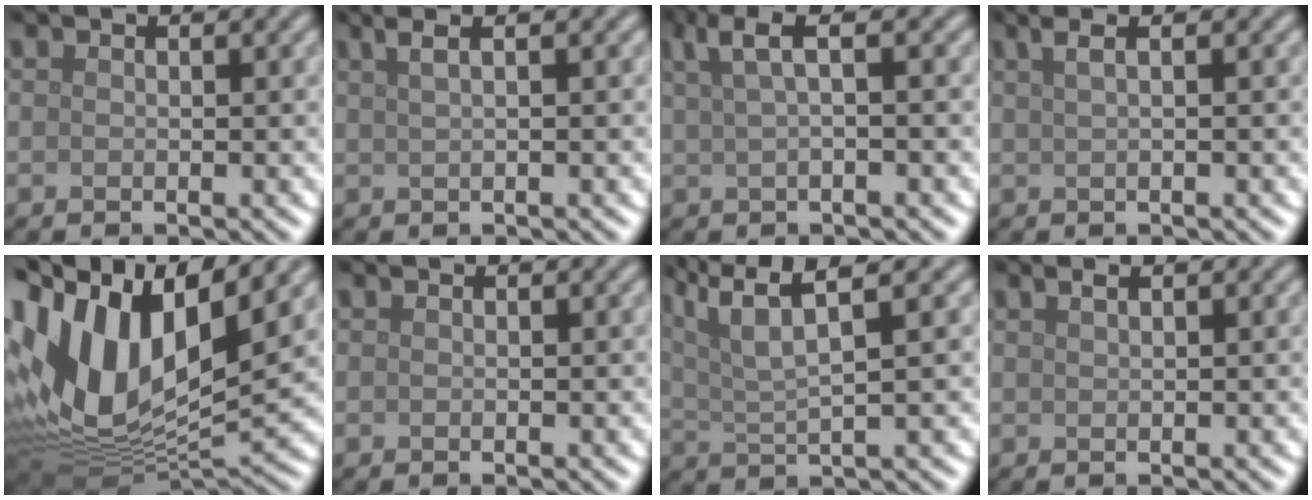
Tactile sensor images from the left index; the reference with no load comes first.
{"total": 4.2, "force": [2.2, 2.0, 2.9], "torque": [-0.025, 0.026, 0.007]}
{"total": 3.3, "force": [1.3, 0.8, 2.9], "torque": [-0.046, 0.008, 0.024]}
{"total": 3.7, "force": [1.8, 1.8, 2.7], "torque": [-0.022, 0.021, 0.000]}
{"total": 15.4, "force": [5.3, 8.3, 11.9], "torque": [-0.252, 0.023, 0.092]}
{"total": 0.0}
{"total": 6.7, "force": [3.4, 1.5, 5.5], "torque": [-0.103, 0.017, 0.067]}
{"total": 1.1, "force": [0.7, 0.3, 0.7], "torque": [-0.010, 0.001, 0.010]}